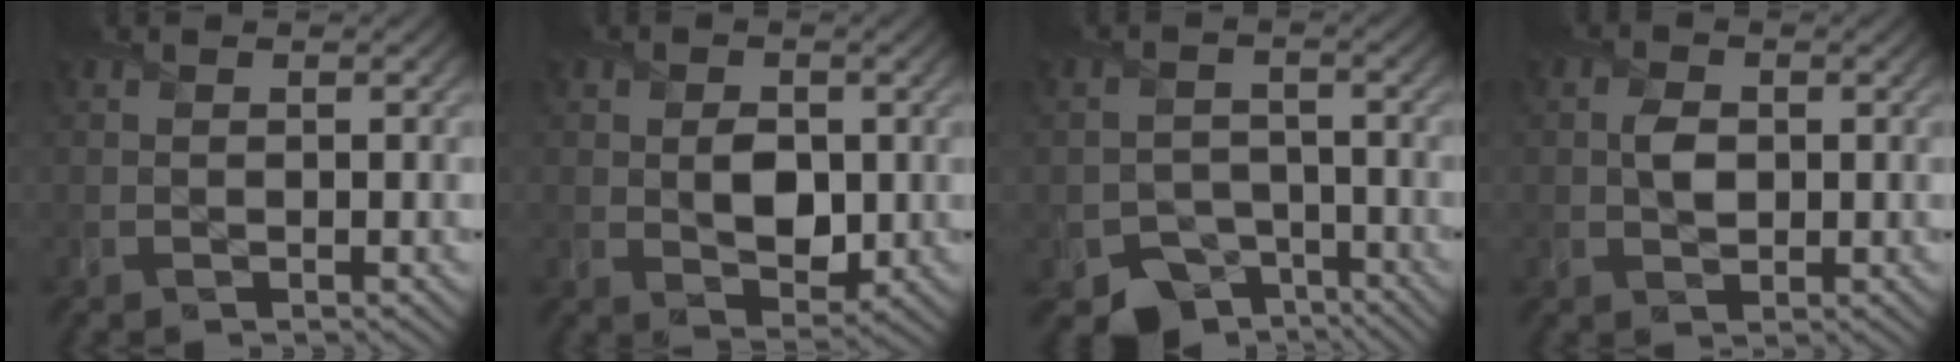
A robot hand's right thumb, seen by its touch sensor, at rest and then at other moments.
{"total": 4.4, "force": [0.2, 3.1, 3.0], "torque": [-0.058, -0.009, 0.007]}
{"total": 5.9, "force": [-3.9, 4.0, 1.8], "torque": [-0.022, -0.014, -0.067]}
{"total": 2.4, "force": [0.1, 1.8, 1.6], "torque": [-0.035, -0.001, 0.000]}